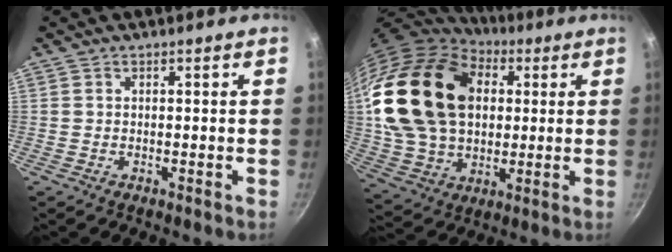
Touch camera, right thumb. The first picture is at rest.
{"total": 25.9, "force": [5.3, 18.4, 17.5], "torque": [-0.296, 0.007, 0.102]}